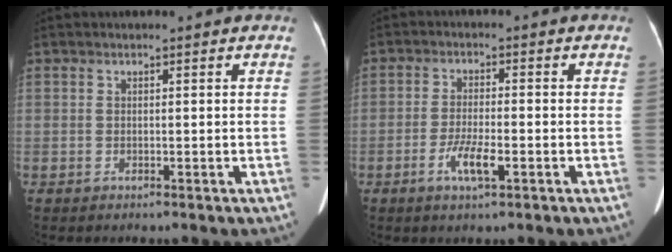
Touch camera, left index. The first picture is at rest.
{"total": 4.6, "force": [-2.1, 0.8, 4.0], "torque": [-0.082, -0.003, -0.038]}